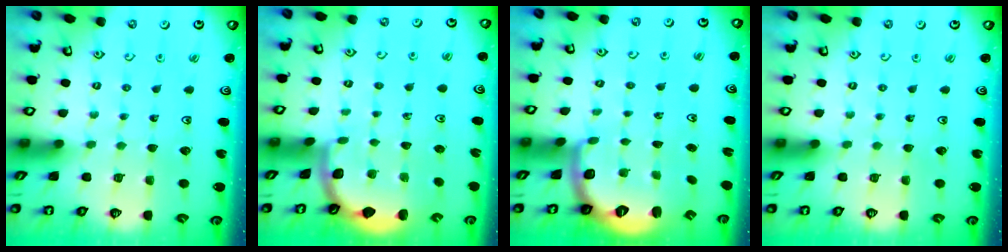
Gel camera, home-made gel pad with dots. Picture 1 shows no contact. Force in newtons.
{"total": 1.9, "press": 1.9, "slide": 0.0}
{"total": 2.5, "press": 2.0, "slide": 1.5}
{"total": 0.0}